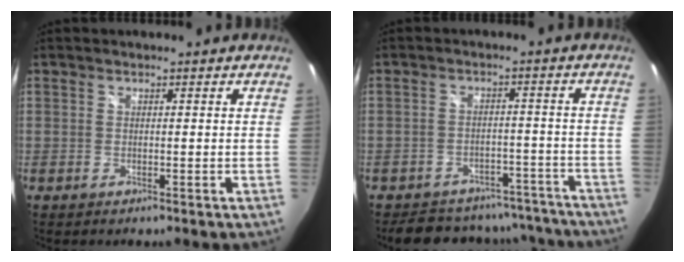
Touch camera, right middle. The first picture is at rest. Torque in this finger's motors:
{"motor_torque": [1.02, -1.12, 0.09, 0.03]}